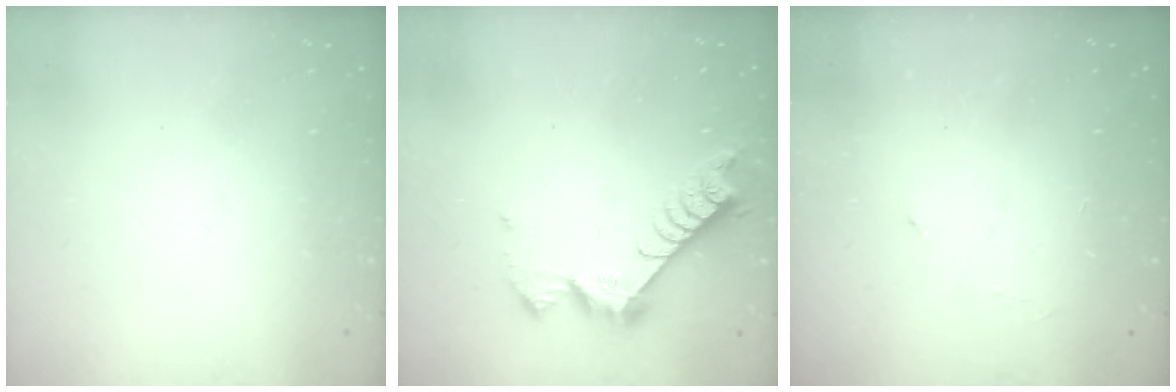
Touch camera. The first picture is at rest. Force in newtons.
{"total": 9.4, "press": 9.4, "slide": 0.7}
{"total": 3.1, "press": 3.1, "slide": 0.5}